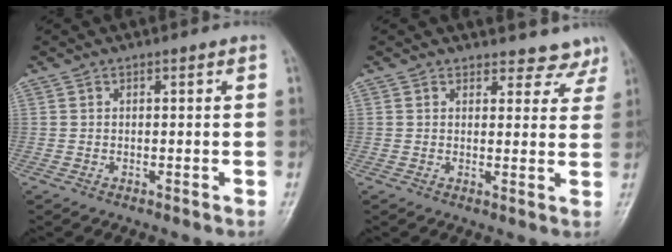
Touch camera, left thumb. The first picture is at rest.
{"total": 6.3, "force": [5.7, 2.6, 0.0], "torque": [0.043, -0.031, 0.043]}